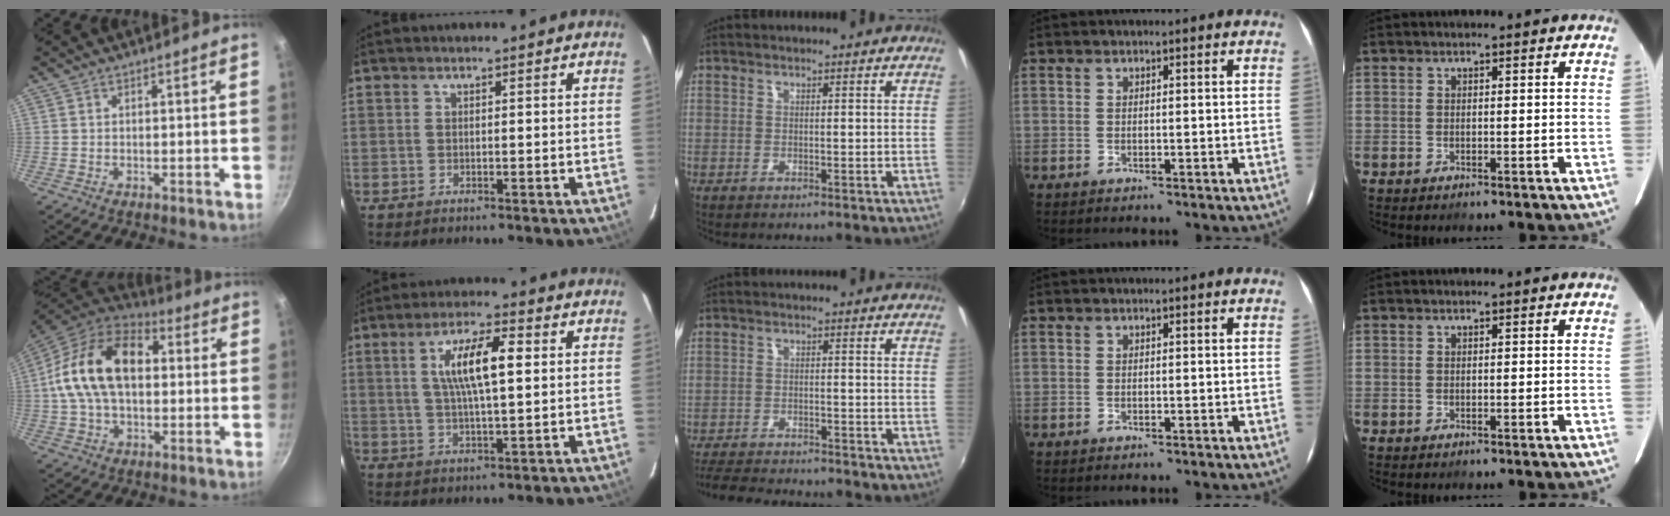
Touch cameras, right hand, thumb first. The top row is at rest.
{"thumb": {"total": 19.4, "force": [1.8, 12.3, 14.9], "torque": [-0.244, 0.033, 0.013]}, "index": {"total": 9.6, "force": [2.3, 2.3, 9.1], "torque": [-0.164, 0.010, 0.042]}, "middle": {"total": 11.6, "force": [-10.6, 2.2, 4.3], "torque": [-0.104, -0.016, -0.165]}}